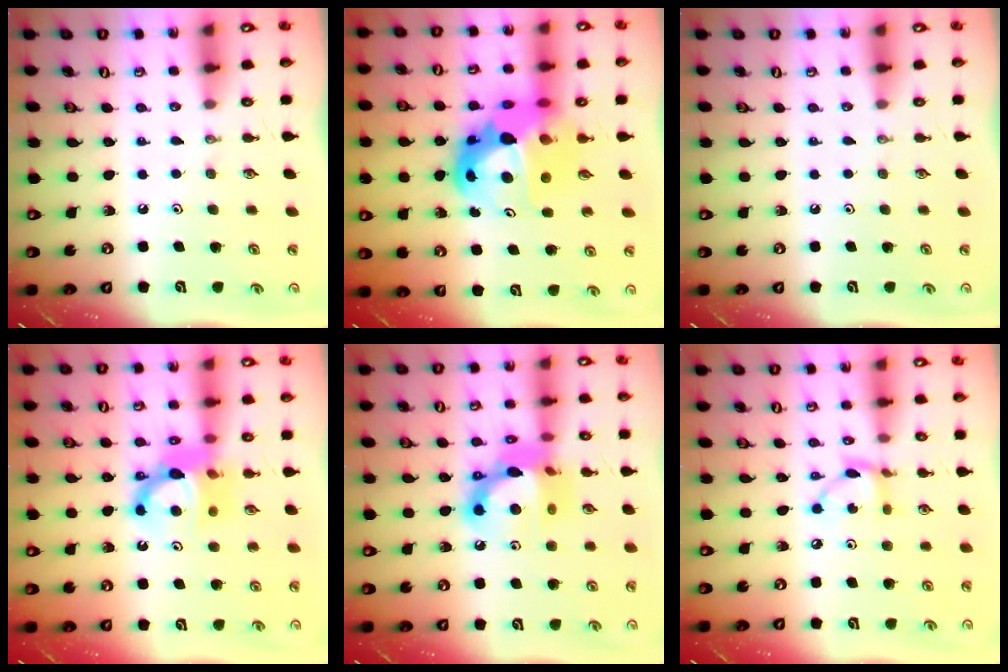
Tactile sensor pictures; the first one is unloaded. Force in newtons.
{"total": 17.5, "press": 17.4, "slide": 1.6}
{"total": 0.0}
{"total": 11.4, "press": 11.3, "slide": 1.5}
{"total": 15.2, "press": 15.1, "slide": 1.7}
{"total": 7.0, "press": 7.0, "slide": 0.3}